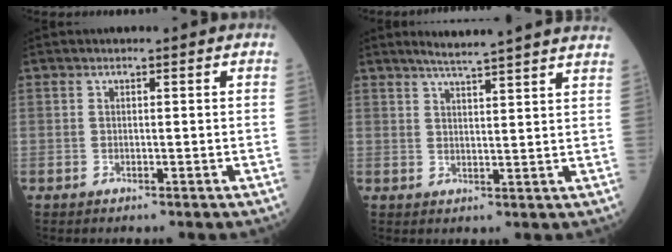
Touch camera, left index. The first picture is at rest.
{"total": 12.0, "force": [10.9, -0.6, 4.9], "torque": [-0.073, 0.001, 0.129]}